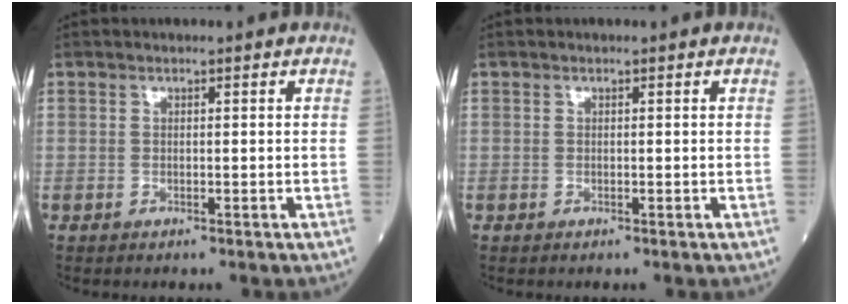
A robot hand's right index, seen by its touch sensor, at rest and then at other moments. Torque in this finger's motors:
{"motor_torque": [0.03, 0.01, 0.05, 0.01]}